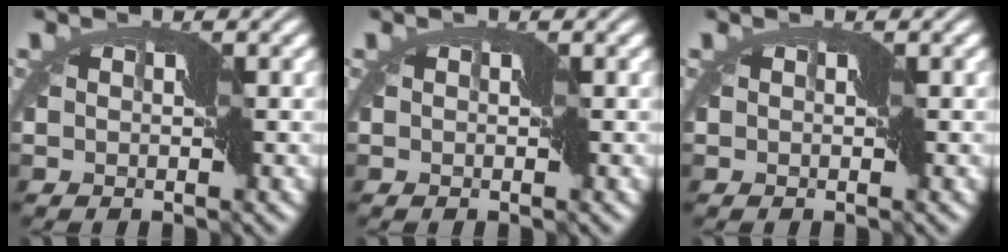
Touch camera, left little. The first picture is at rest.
{"total": 0.0}
{"total": 0.0}